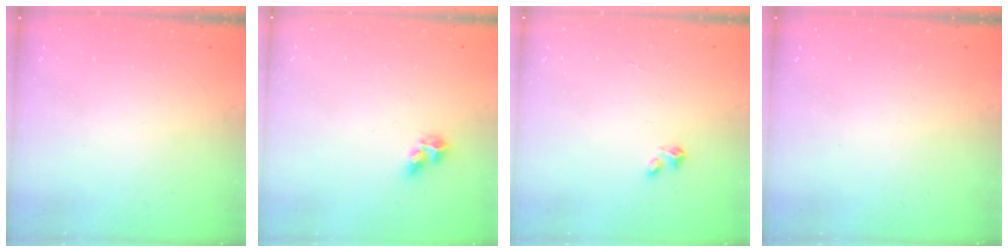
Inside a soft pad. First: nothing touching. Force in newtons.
{"total": 6.1, "press": 6.1, "slide": 0.2}
{"total": 2.4, "press": 2.4, "slide": 0.1}
{"total": 0.0}